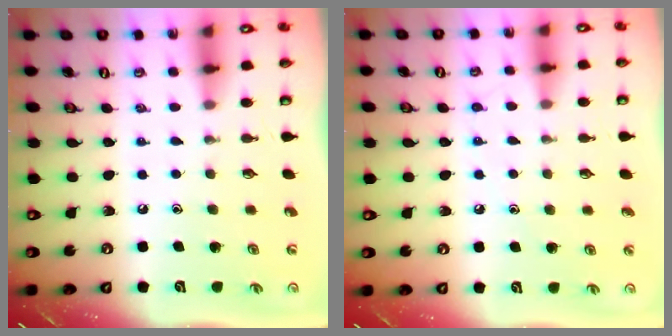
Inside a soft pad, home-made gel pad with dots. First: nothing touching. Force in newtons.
{"total": 5.8, "press": 5.7, "slide": 0.7}